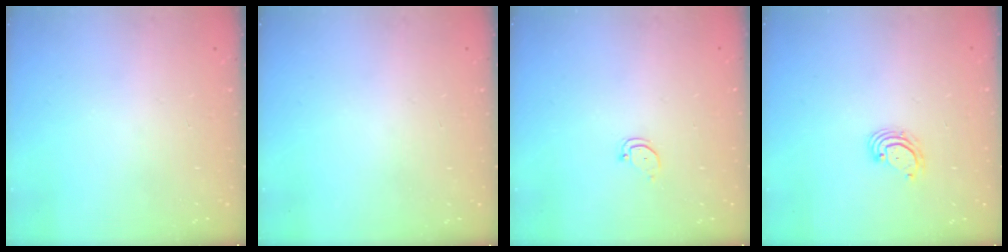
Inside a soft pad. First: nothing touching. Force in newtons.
{"total": 0.0}
{"total": 2.4, "press": 2.4, "slide": 0.2}
{"total": 2.9, "press": 2.9, "slide": 0.1}